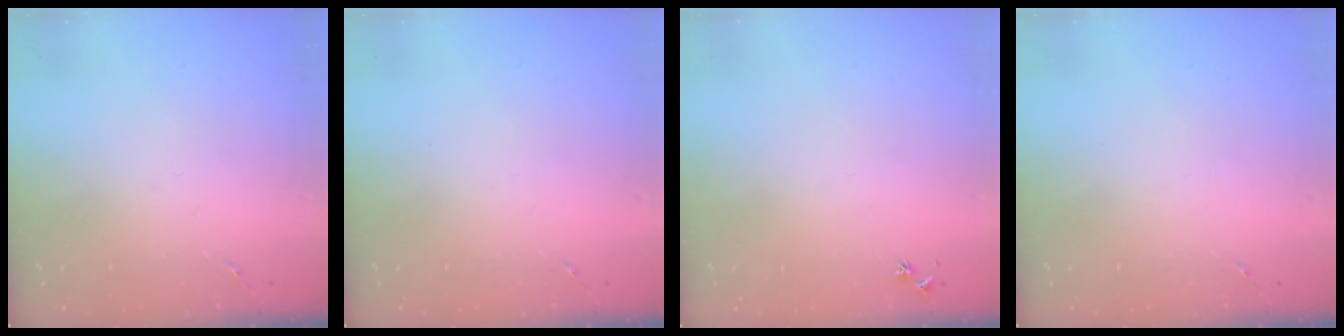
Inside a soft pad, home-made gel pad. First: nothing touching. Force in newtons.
{"total": 0.0}
{"total": 3.0, "press": 2.9, "slide": 0.3}
{"total": 0.0}